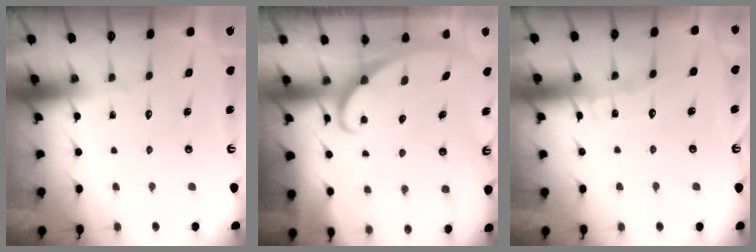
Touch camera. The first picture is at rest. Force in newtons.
{"total": 1.9, "press": 1.9, "slide": 0.1}
{"total": 6.0, "press": 6.0, "slide": 0.5}